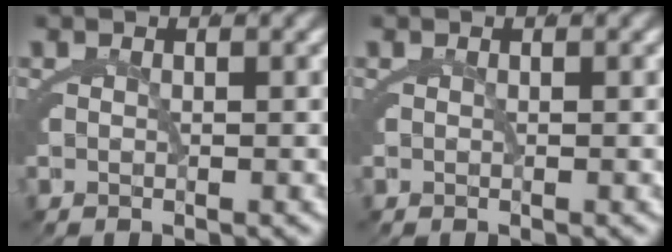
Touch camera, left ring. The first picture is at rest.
{"total": 0.0}